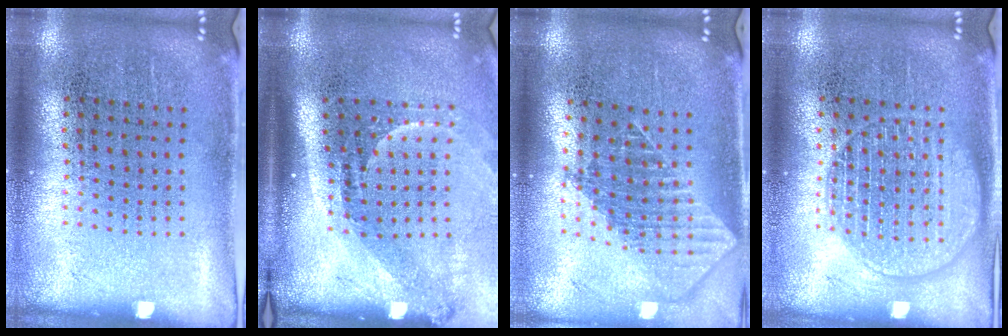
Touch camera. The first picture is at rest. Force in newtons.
{"total": 2.2, "press": 1.5, "slide": 1.6}
{"total": 1.9, "press": 1.5, "slide": 1.2}
{"total": 3.1, "press": 3.1, "slide": 0.5}